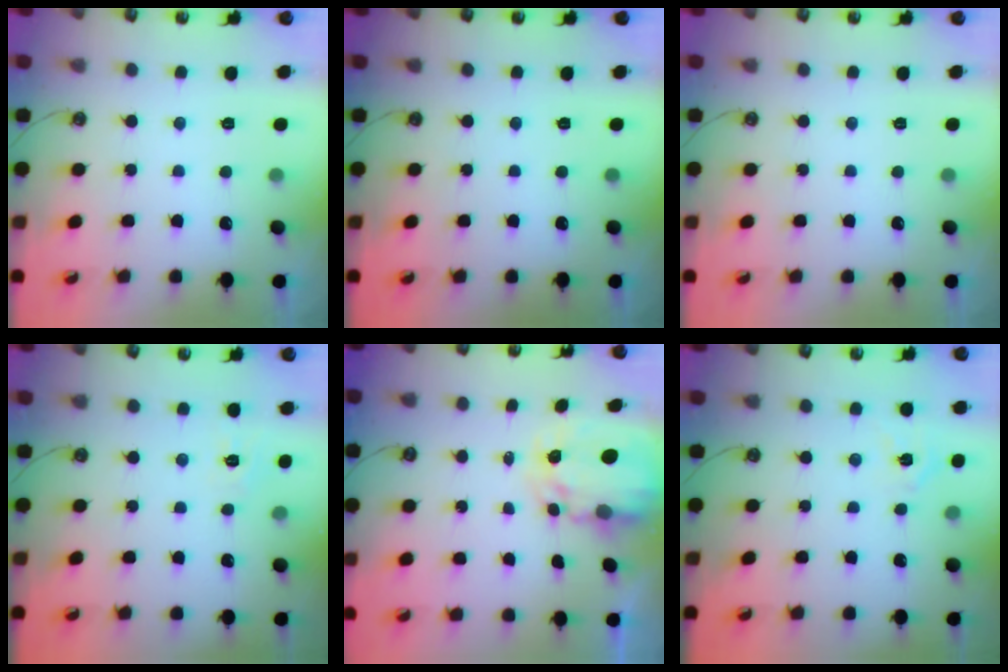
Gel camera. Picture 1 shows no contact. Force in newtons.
{"total": 0.0}
{"total": 0.0}
{"total": 2.9, "press": 2.9, "slide": 0.3}
{"total": 5.5, "press": 5.5, "slide": 0.5}
{"total": 6.4, "press": 6.3, "slide": 0.6}